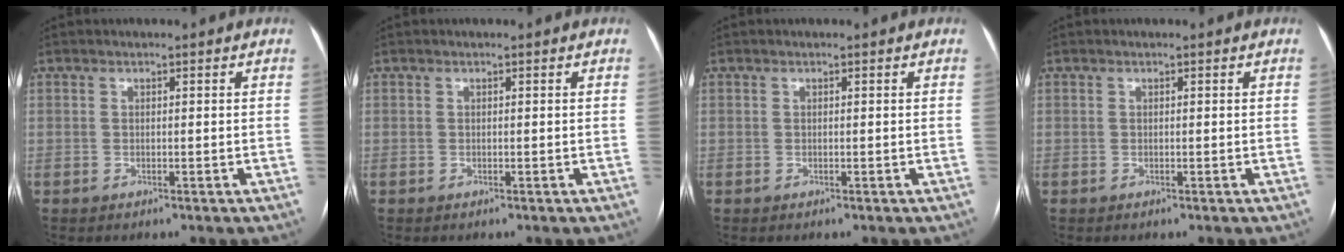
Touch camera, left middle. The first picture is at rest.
{"total": 0.0}
{"total": 0.0}
{"total": 0.0}